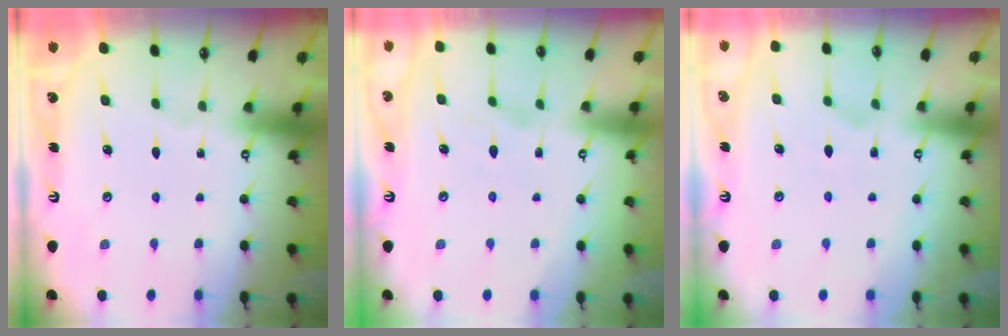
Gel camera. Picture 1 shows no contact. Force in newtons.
{"total": 2.2, "press": 1.8, "slide": 1.2}
{"total": 1.2, "press": 0.0, "slide": 1.2}